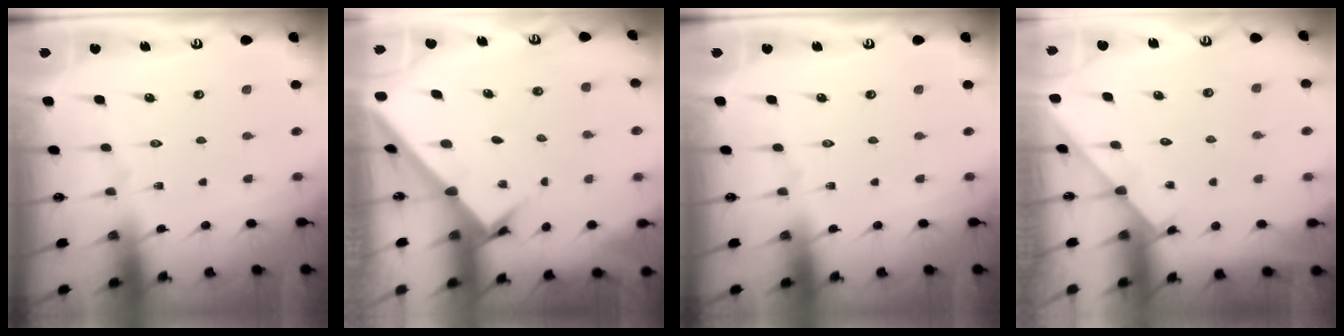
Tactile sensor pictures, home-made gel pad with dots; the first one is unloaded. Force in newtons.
{"total": 3.8, "press": 3.8, "slide": 0.4}
{"total": 0.0}
{"total": 2.3, "press": 2.3, "slide": 0.4}